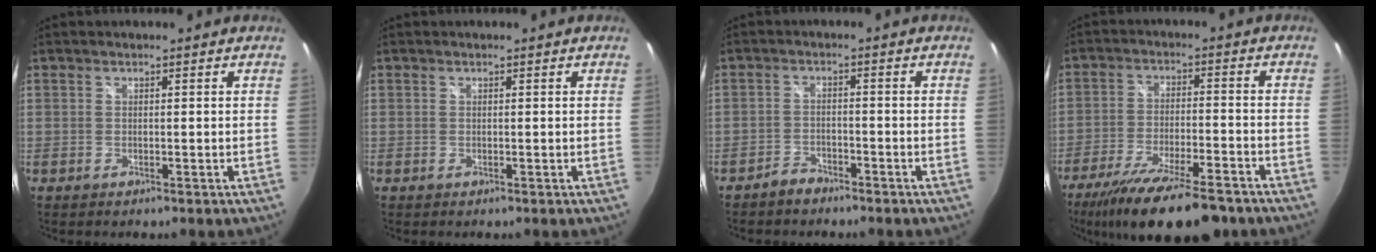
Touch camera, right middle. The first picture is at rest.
{"total": 0.0}
{"total": 3.0, "force": [-2.7, 1.1, 0.6], "torque": [-0.022, 0.006, -0.047]}
{"total": 18.3, "force": [-14.3, 3.8, 10.7], "torque": [-0.208, -0.041, -0.224]}